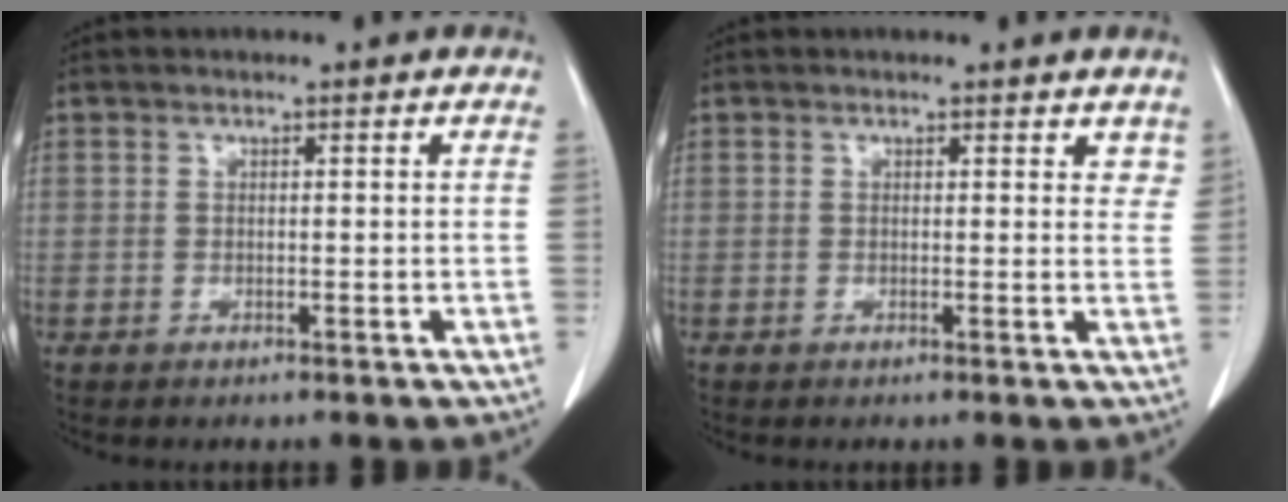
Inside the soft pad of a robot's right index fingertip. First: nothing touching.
{"total": 2.5, "force": [2.0, 1.2, 0.9], "torque": [0.005, -0.003, 0.011]}